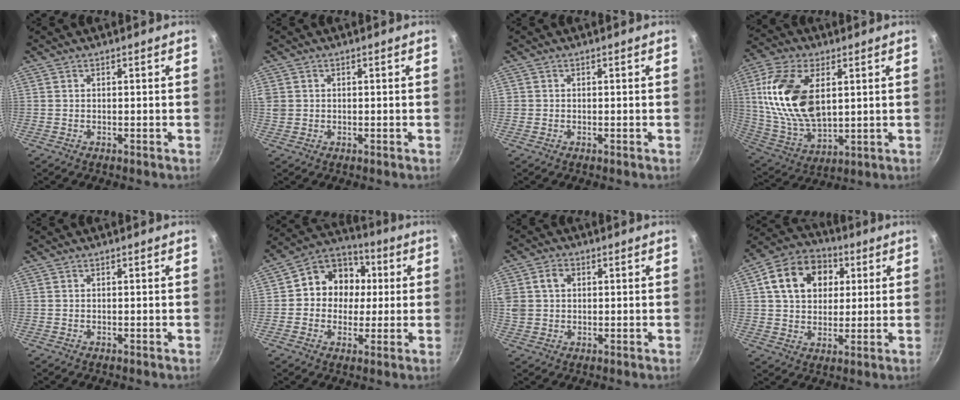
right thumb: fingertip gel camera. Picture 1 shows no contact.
{"total": 3.1, "force": [0.4, 2.7, 1.3], "torque": [-0.021, 0.000, 0.009]}
{"total": 0.7, "force": [0.0, 0.7, 0.1], "torque": [0.000, 0.002, -0.002]}
{"total": 19.1, "force": [4.4, 10.9, 15.1], "torque": [-0.281, -0.013, 0.093]}
{"total": 0.0}
{"total": 12.6, "force": [1.2, 11.1, 5.8], "torque": [-0.049, 0.021, -0.003]}
{"total": 7.4, "force": [1.8, 6.0, 3.9], "torque": [-0.069, 0.007, 0.030]}
{"total": 14.9, "force": [4.3, 11.4, 8.7], "torque": [-0.124, 0.016, 0.060]}